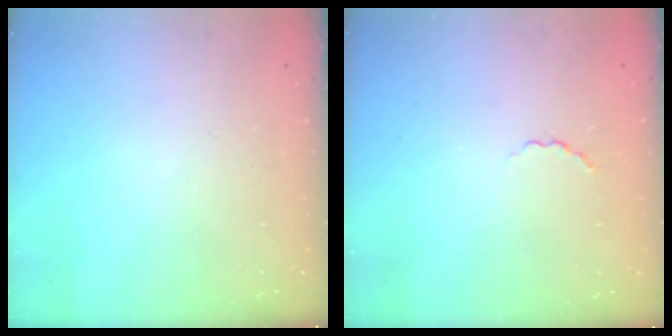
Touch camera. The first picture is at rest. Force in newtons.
{"total": 2.2, "press": 2.0, "slide": 0.8}